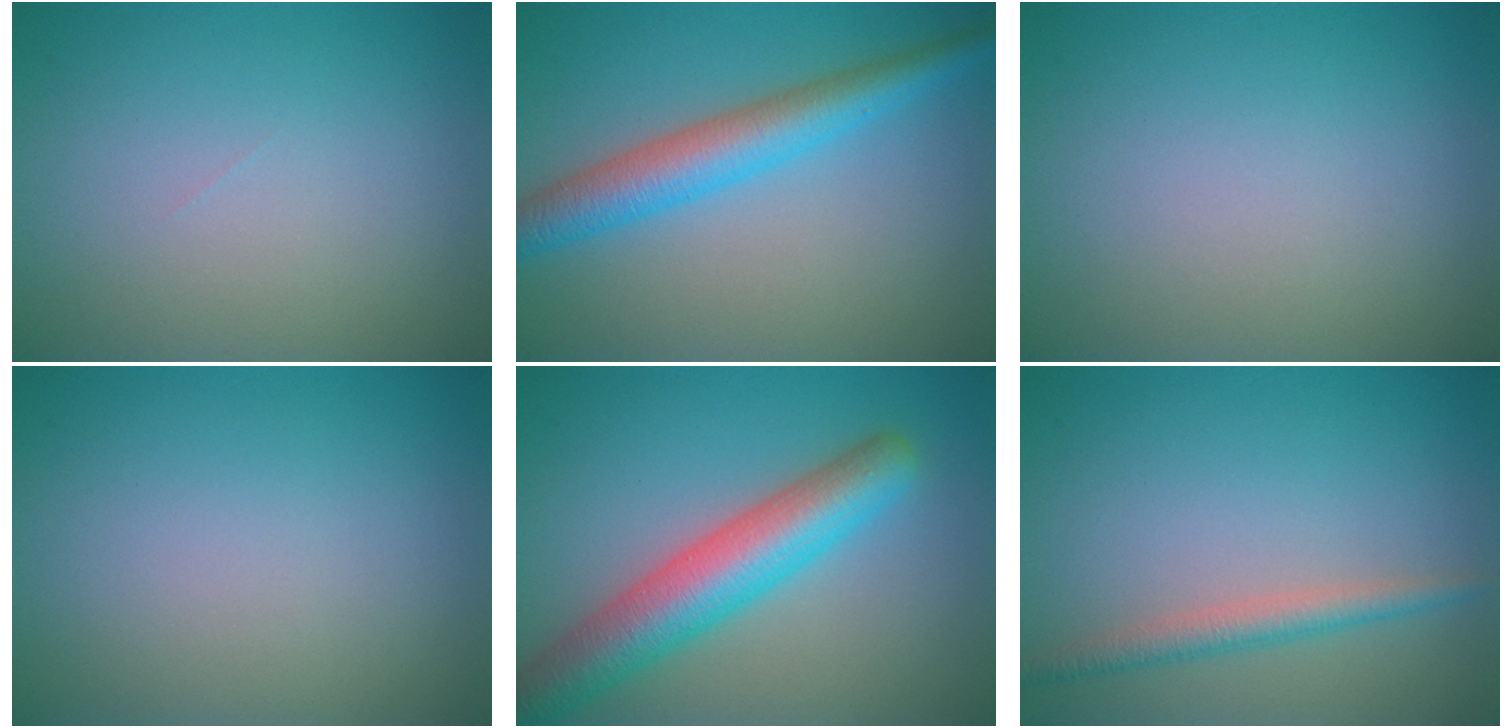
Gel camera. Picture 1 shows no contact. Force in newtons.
{"total": 5.2, "press": 5.2, "slide": 0.1}
{"total": 0.0}
{"total": 0.0}
{"total": 7.2, "press": 7.2, "slide": 0.3}
{"total": 2.4, "press": 2.4, "slide": 0.0}